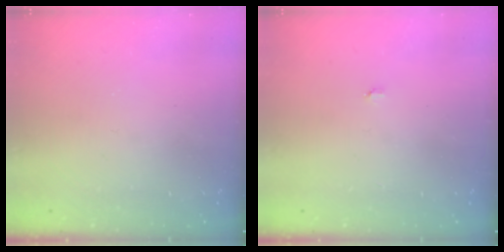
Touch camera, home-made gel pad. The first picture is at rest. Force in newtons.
{"total": 2.9, "press": 2.9, "slide": 0.3}